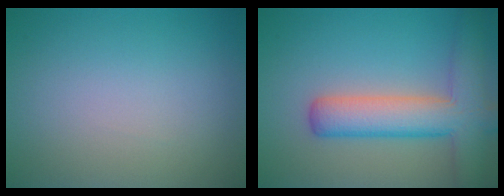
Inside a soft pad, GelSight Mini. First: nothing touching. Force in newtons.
{"total": 7.2, "press": 7.2, "slide": 0.4}